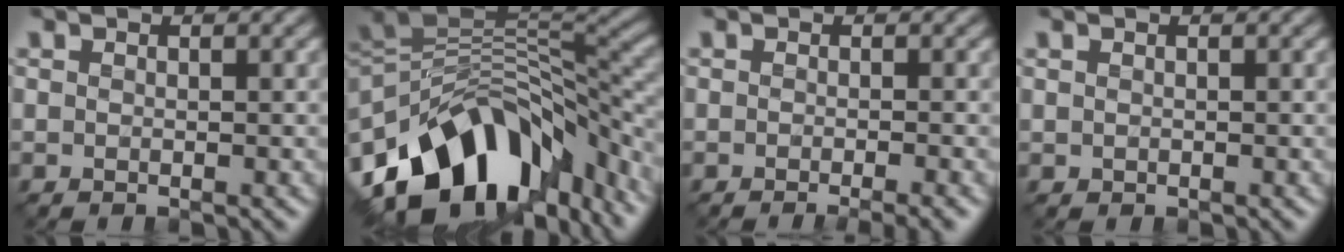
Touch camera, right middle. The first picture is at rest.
{"total": 14.7, "force": [-7.0, 8.6, 9.7], "torque": [-0.189, 0.001, -0.106]}
{"total": 2.2, "force": [-1.3, 0.1, 1.7], "torque": [-0.024, -0.007, -0.022]}
{"total": 0.0}